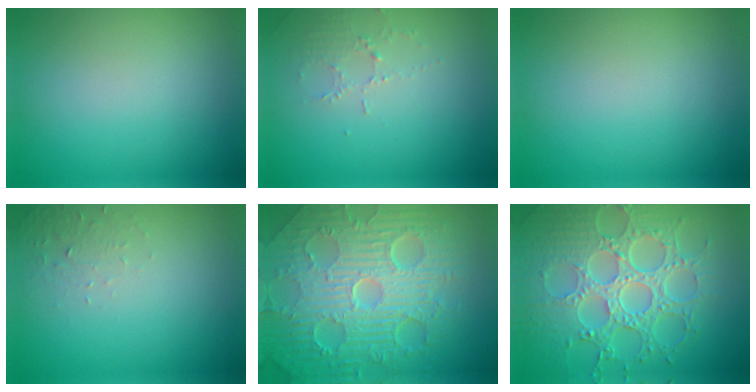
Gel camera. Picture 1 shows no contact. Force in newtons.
{"total": 1.9, "press": 1.8, "slide": 0.4}
{"total": 0.0}
{"total": 1.6, "press": 1.6, "slide": 0.4}
{"total": 11.6, "press": 7.5, "slide": 8.9}
{"total": 8.8, "press": 6.6, "slide": 5.8}